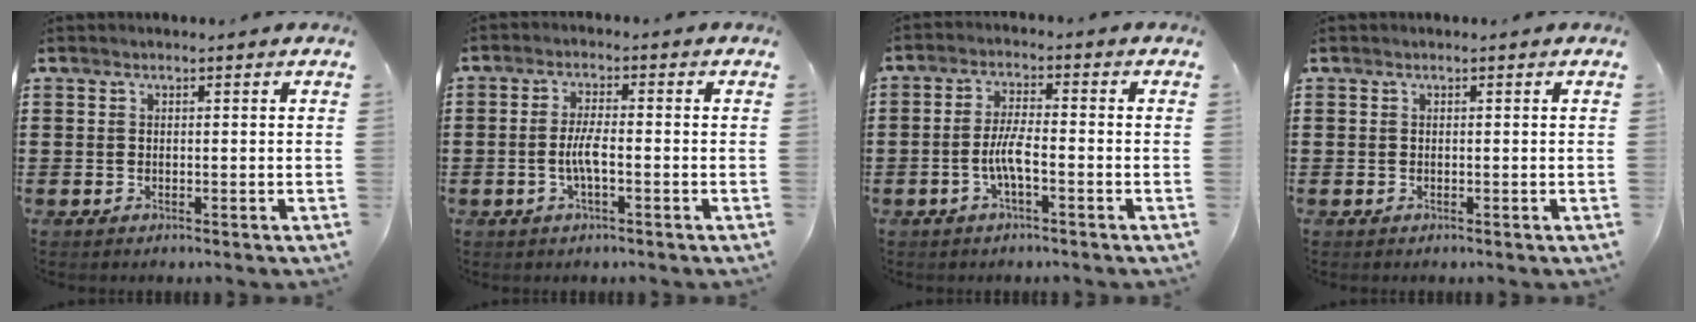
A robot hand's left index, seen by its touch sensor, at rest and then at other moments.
{"total": 3.9, "force": [-1.1, 0.8, 3.7], "torque": [-0.086, -0.005, -0.028]}
{"total": 4.7, "force": [-1.7, 1.0, 4.2], "torque": [-0.102, -0.005, -0.041]}
{"total": 0.0}